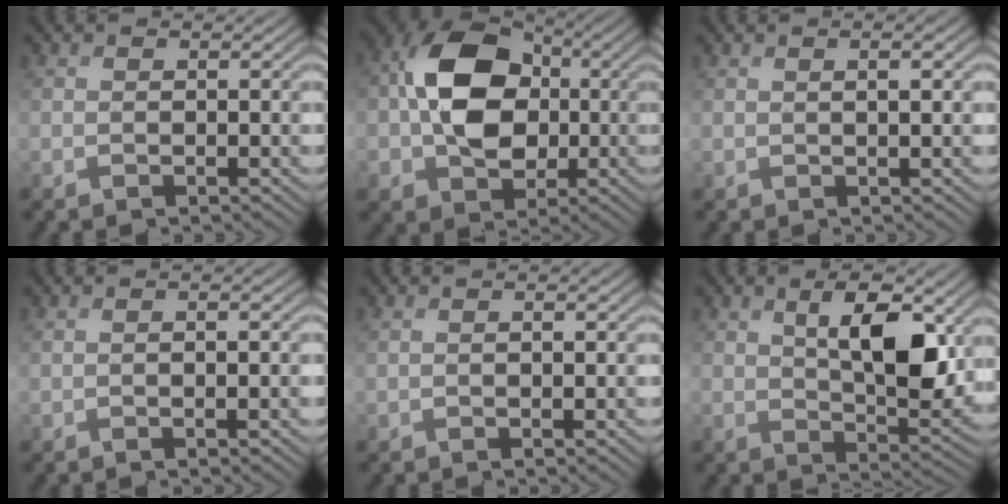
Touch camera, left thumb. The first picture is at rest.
{"total": 12.1, "force": [0.2, 9.1, 8.0], "torque": [-0.163, 0.012, -0.004]}
{"total": 1.8, "force": [0.7, 0.3, 1.6], "torque": [-0.027, 0.003, 0.013]}
{"total": 2.5, "force": [-0.1, 0.5, 2.5], "torque": [-0.045, 0.000, -0.001]}
{"total": 1.3, "force": [0.2, 0.2, 1.3], "torque": [-0.024, 0.002, 0.005]}
{"total": 9.2, "force": [3.1, 4.1, 7.6], "torque": [-0.135, -0.007, 0.058]}